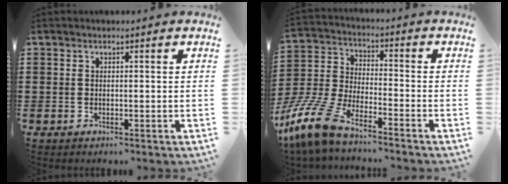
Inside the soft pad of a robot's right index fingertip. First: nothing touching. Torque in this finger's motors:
{"motor_torque": [1.05, 1.09, 0.72, 0.16]}